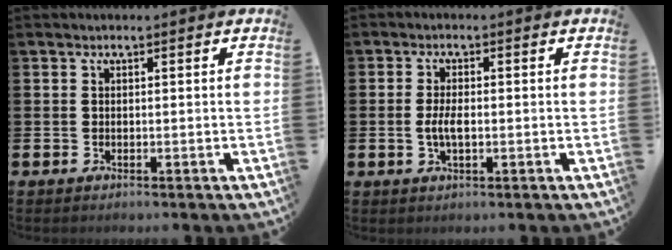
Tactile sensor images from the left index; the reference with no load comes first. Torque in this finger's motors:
{"motor_torque": [0.66, 0.31, 0.12, 0.06]}